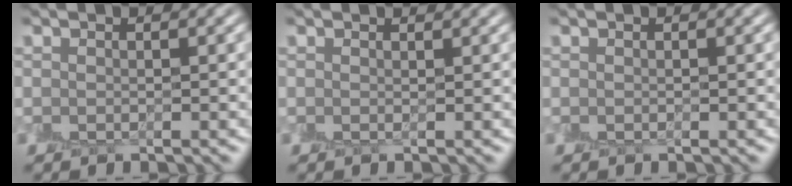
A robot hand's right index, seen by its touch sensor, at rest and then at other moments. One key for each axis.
{"total": 0.7, "fx": 0.5, "fy": 0.1, "fz": 0.4, "tx": -0.006, "ty": -0.002, "tz": 0.002}
{"total": 0.0}